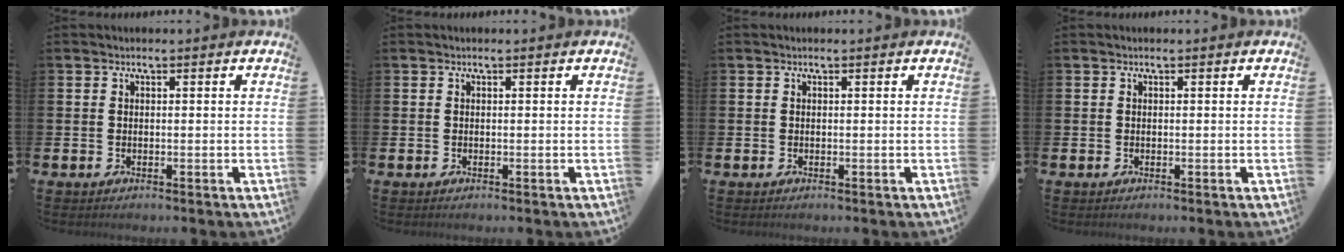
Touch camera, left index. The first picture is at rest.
{"total": 0.0}
{"total": 0.0}
{"total": 0.0}